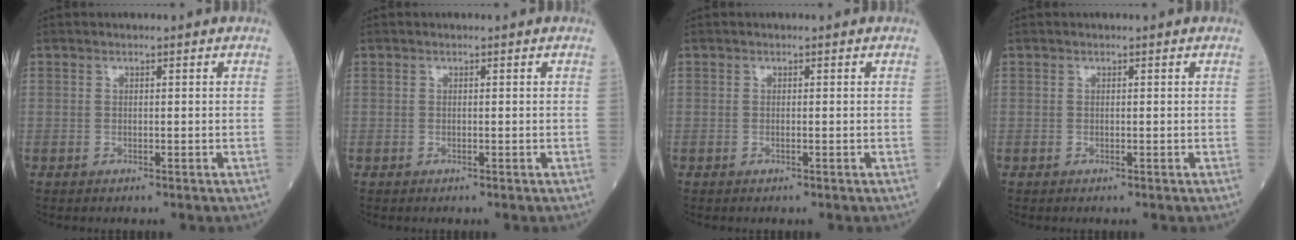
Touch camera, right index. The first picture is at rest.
{"total": 0.0}
{"total": 0.0}
{"total": 0.0}